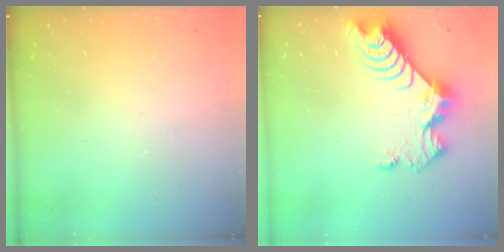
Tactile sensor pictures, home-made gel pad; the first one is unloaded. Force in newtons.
{"total": 9.0, "press": 9.0, "slide": 0.8}